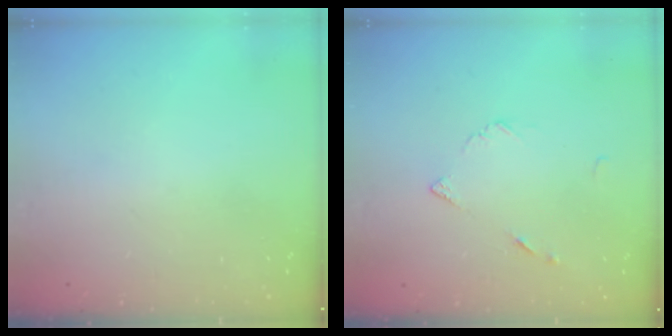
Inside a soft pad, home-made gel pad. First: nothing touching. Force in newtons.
{"total": 5.7, "press": 5.6, "slide": 0.7}